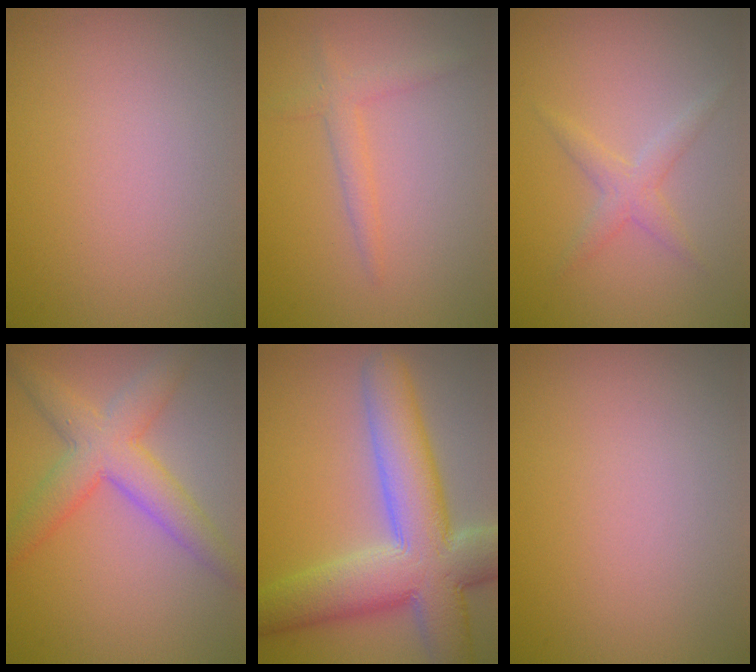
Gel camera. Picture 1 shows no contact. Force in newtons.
{"total": 1.8, "press": 1.8, "slide": 0.1}
{"total": 1.8, "press": 1.8, "slide": 0.1}
{"total": 5.4, "press": 5.4, "slide": 0.1}
{"total": 11.0, "press": 11.0, "slide": 0.8}
{"total": 0.0}